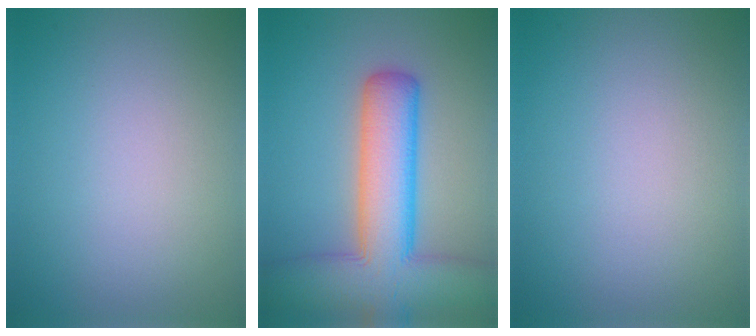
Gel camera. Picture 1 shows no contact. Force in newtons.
{"total": 10.4, "press": 10.4, "slide": 0.6}
{"total": 0.0}